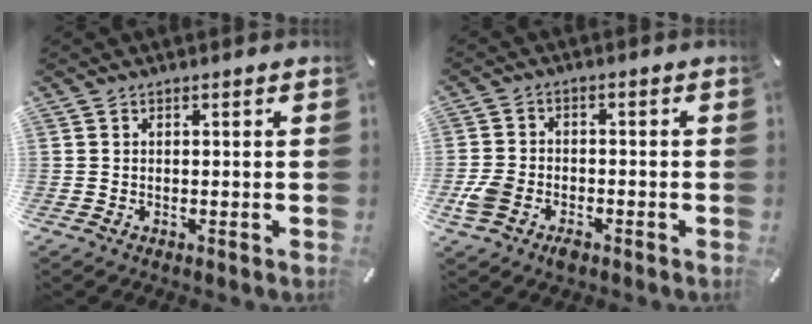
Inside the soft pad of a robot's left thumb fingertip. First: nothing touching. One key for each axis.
{"total": 5.8, "fx": -2.8, "fy": 4.1, "fz": 3.0, "tx": -0.058, "ty": 0.017, "tz": -0.048}